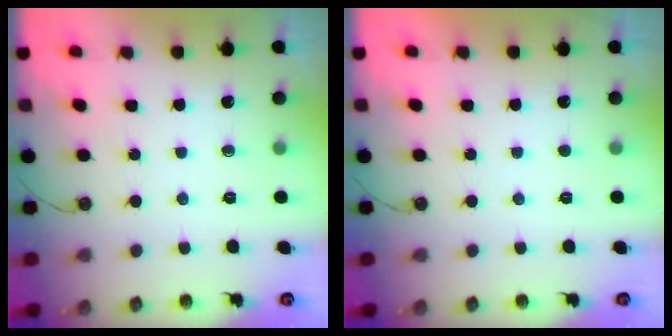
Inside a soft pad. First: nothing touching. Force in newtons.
{"total": 0.0}